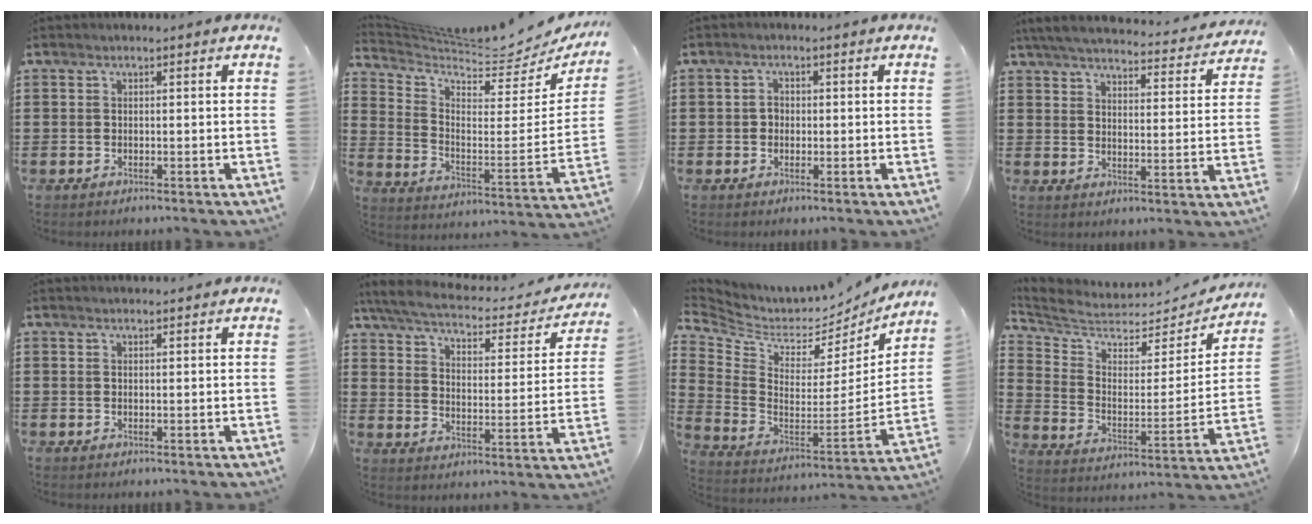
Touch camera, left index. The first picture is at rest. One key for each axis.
{"total": 5.6, "fx": 5.2, "fy": 0.7, "fz": 1.9, "tx": -0.070, "ty": -0.049, "tz": 0.084}
{"total": 1.4, "fx": 0.0, "fy": 1.2, "fz": 0.8, "tx": -0.017, "ty": 0.006, "tz": -0.002}
{"total": 5.1, "fx": 4.8, "fy": 0.1, "fz": 1.7, "tx": -0.054, "ty": -0.032, "tz": 0.080}
{"total": 0.9, "fx": 0.9, "fy": 0.0, "fz": 0.1, "tx": -0.005, "ty": -0.001, "tz": 0.017}
{"total": 4.6, "fx": 3.9, "fy": 0.7, "fz": 2.3, "tx": -0.066, "ty": -0.028, "tz": 0.061}
{"total": 4.1, "fx": 3.2, "fy": 2.3, "fz": 1.3, "tx": -0.053, "ty": -0.041, "tz": 0.050}
{"total": 4.9, "fx": 4.6, "fy": 1.6, "fz": 1.0, "tx": -0.052, "ty": -0.045, "tz": 0.075}